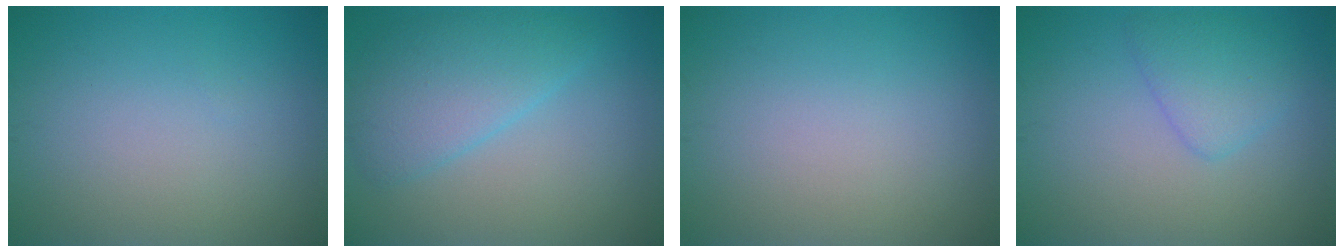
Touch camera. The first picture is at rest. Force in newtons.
{"total": 4.3, "press": 4.3, "slide": 0.2}
{"total": 0.0}
{"total": 2.7, "press": 2.7, "slide": 0.0}